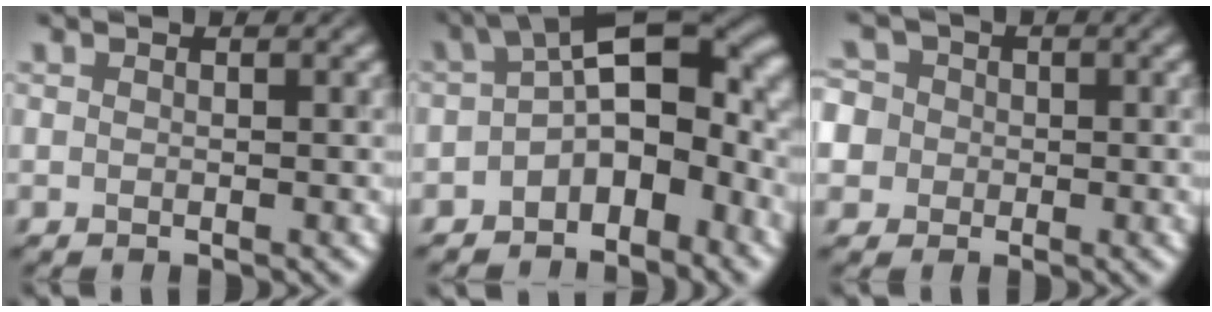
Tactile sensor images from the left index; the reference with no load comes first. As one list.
[{"total": 9.5, "force": [-1.4, 5.4, 7.7], "torque": [-0.100, 0.018, -0.035]}, {"total": 7.3, "force": [0.4, 6.8, 2.6], "torque": [-0.055, 0.033, -0.033]}]